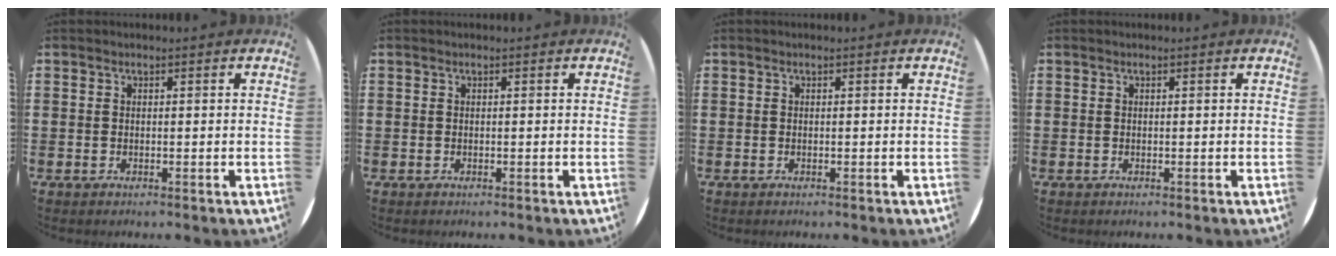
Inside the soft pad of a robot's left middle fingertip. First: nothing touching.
{"total": 0.0}
{"total": 0.0}
{"total": 0.0}